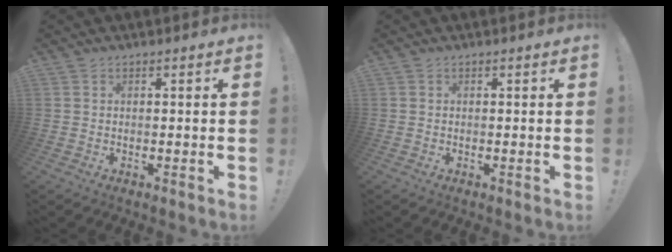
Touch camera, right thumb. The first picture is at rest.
{"total": 0.0}